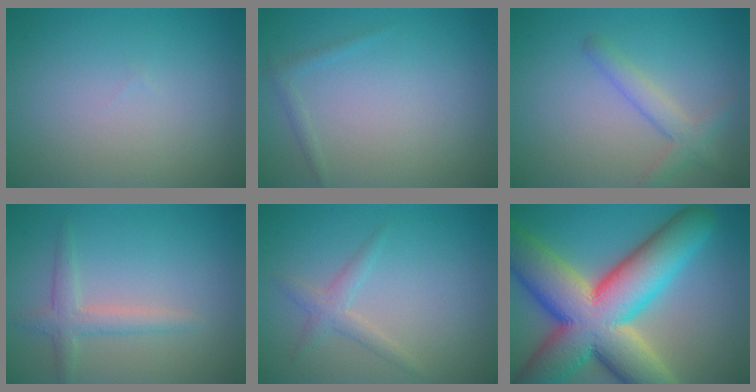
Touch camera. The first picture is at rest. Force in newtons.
{"total": 0.8, "press": 0.8, "slide": 0.1}
{"total": 2.4, "press": 2.4, "slide": 0.1}
{"total": 2.3, "press": 2.3, "slide": 0.1}
{"total": 1.7, "press": 1.7, "slide": 0.1}
{"total": 17.0, "press": 17.0, "slide": 1.0}